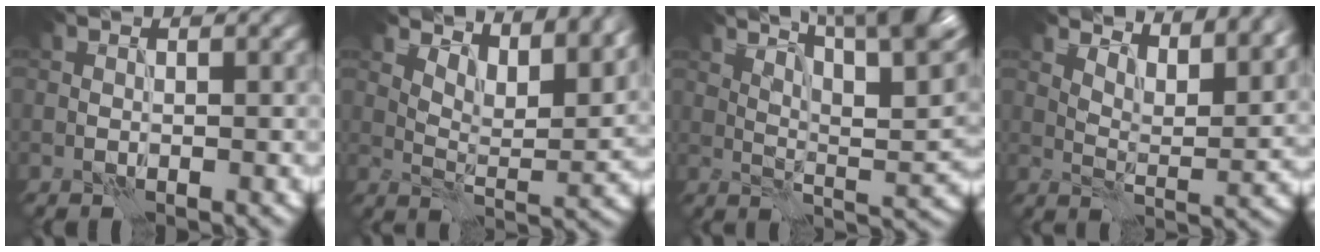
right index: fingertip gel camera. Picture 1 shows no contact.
{"total": 8.2, "force": [6.4, 2.8, 4.3], "torque": [-0.076, -0.007, 0.092]}
{"total": 12.2, "force": [7.7, 3.6, 8.7], "torque": [-0.125, 0.011, 0.096]}
{"total": 8.9, "force": [7.2, 2.7, 4.4], "torque": [-0.068, -0.001, 0.095]}